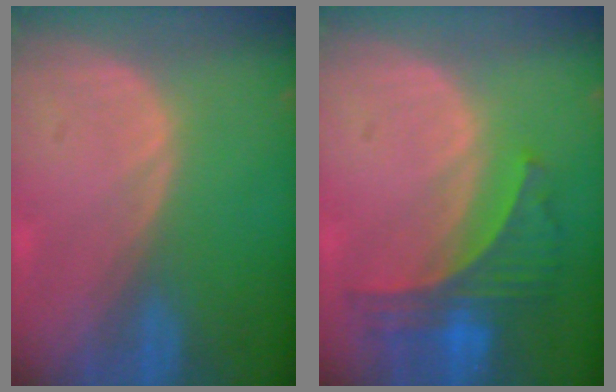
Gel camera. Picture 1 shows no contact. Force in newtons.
{"total": 7.2, "press": 6.4, "slide": 3.3}